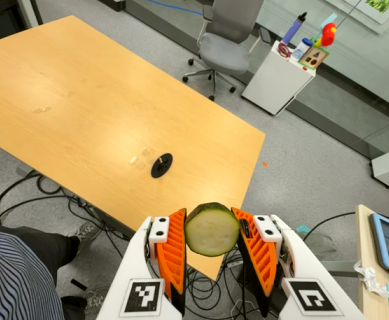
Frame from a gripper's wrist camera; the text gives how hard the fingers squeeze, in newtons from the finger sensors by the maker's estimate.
{"total": 9.4, "left": 8.8, "right": 10.0}